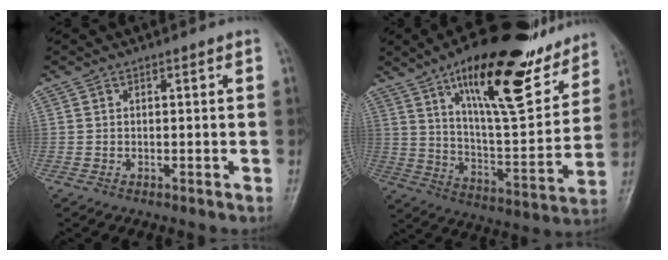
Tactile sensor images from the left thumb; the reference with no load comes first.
{"total": 25.1, "force": [15.4, 8.3, 18.1], "torque": [-0.234, -0.062, 0.248]}